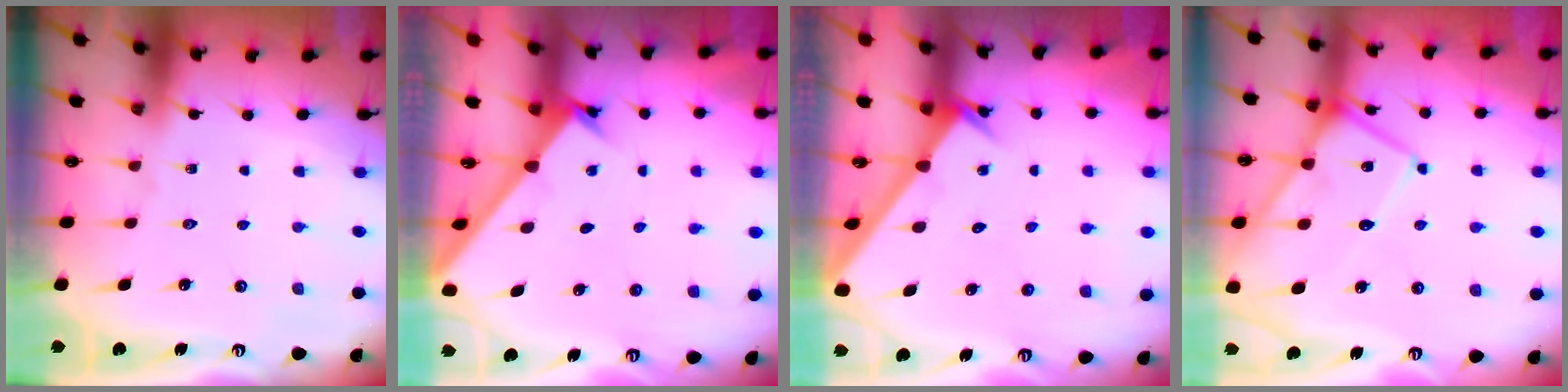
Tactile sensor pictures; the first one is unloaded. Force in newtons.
{"total": 1.8, "press": 1.8, "slide": 0.2}
{"total": 2.6, "press": 2.6, "slide": 0.1}
{"total": 12.9, "press": 12.8, "slide": 1.3}